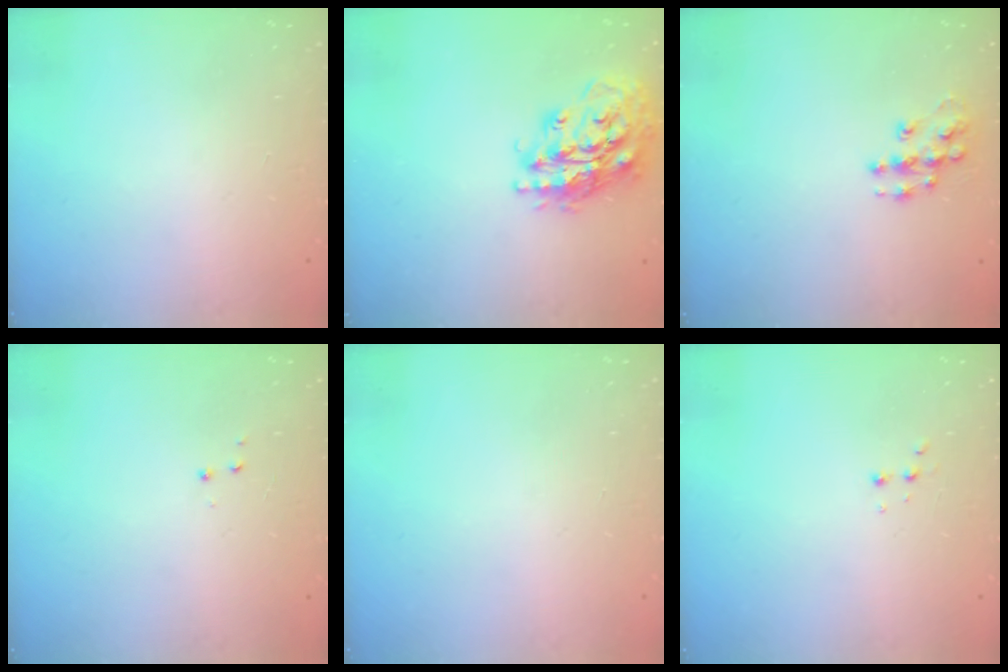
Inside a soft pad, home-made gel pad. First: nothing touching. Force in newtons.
{"total": 21.2, "press": 21.1, "slide": 2.1}
{"total": 9.2, "press": 9.2, "slide": 0.5}
{"total": 2.9, "press": 2.8, "slide": 0.4}
{"total": 0.0}
{"total": 2.9, "press": 2.7, "slide": 1.0}